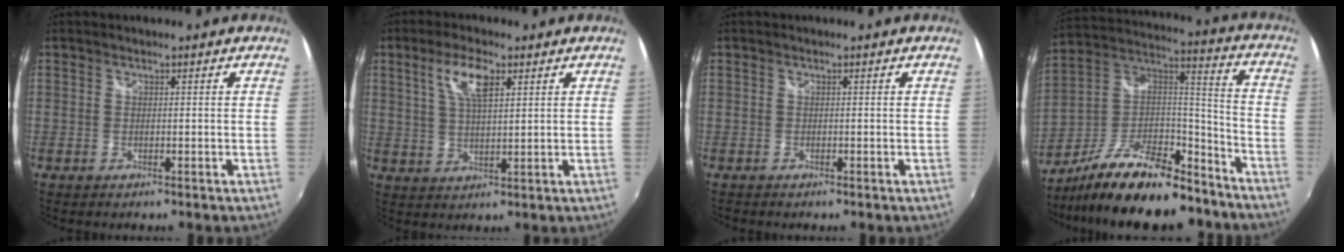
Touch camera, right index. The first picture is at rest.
{"total": 6.7, "force": [3.0, 2.2, 5.5], "torque": [-0.106, 0.007, 0.057]}
{"total": 0.8, "force": [-0.5, 0.6, -0.1], "torque": [-0.002, 0.000, -0.011]}
{"total": 24.2, "force": [-18.2, 8.7, 13.4], "torque": [-0.245, 0.015, -0.285]}